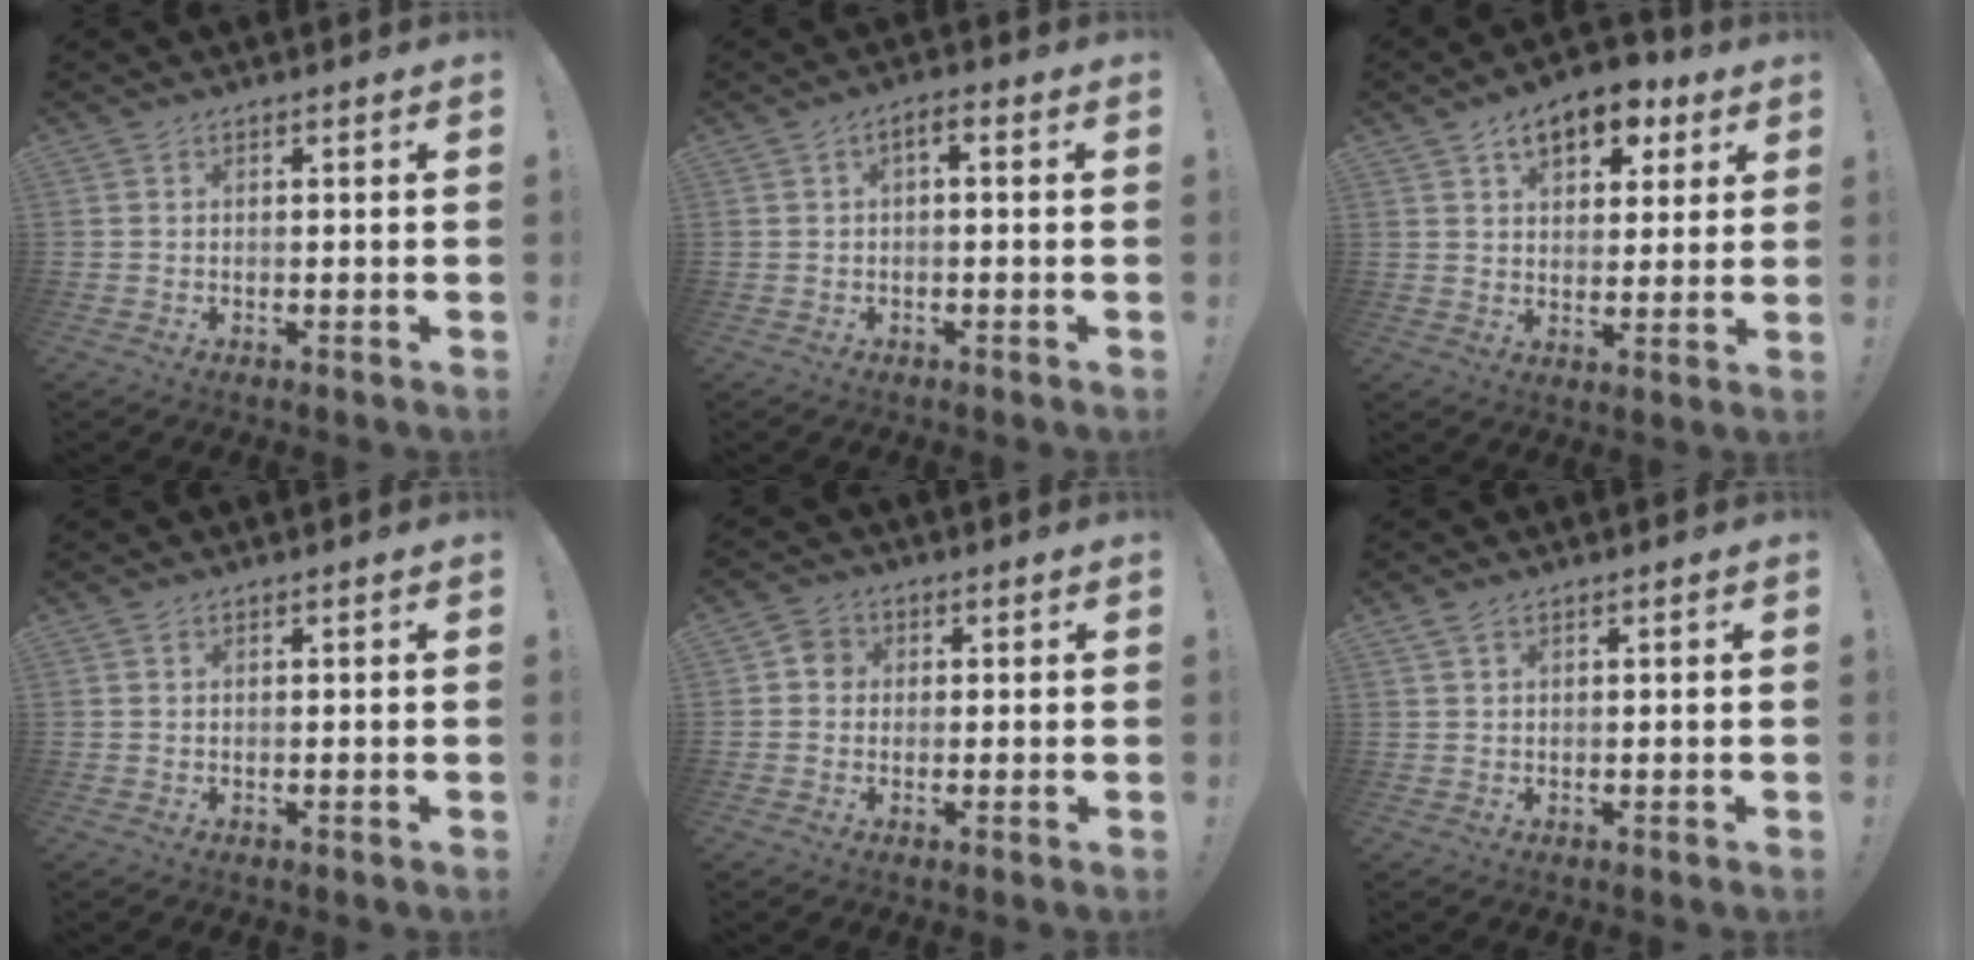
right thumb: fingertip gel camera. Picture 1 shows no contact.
{"total": 2.3, "force": [-1.0, 0.6, 2.0], "torque": [-0.040, 0.010, -0.019]}
{"total": 10.7, "force": [5.6, 6.5, 6.4], "torque": [-0.093, -0.025, 0.101]}
{"total": 0.0}
{"total": 4.1, "force": [0.0, 3.8, 1.6], "torque": [-0.023, 0.012, 0.000]}
{"total": 2.1, "force": [1.3, 0.9, 1.4], "torque": [-0.032, 0.003, 0.025]}